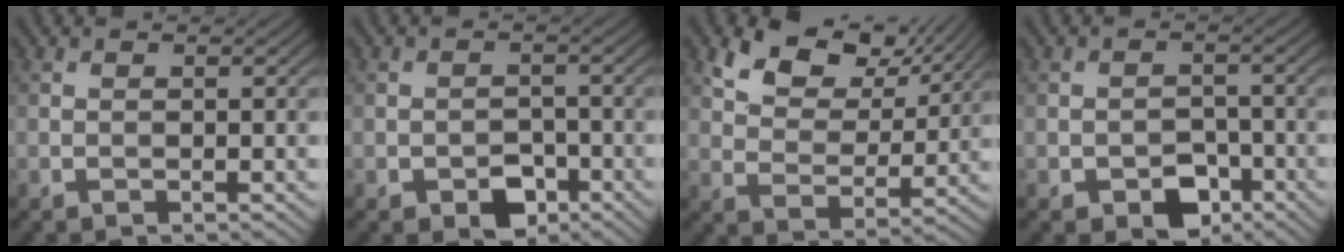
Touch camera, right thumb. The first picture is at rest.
{"total": 3.9, "force": [-2.3, 2.5, 2.0], "torque": [-0.031, -0.005, -0.041]}
{"total": 9.4, "force": [5.7, 5.3, 5.4], "torque": [-0.110, -0.004, 0.101]}
{"total": 4.7, "force": [-2.7, 3.0, 2.5], "torque": [-0.035, -0.006, -0.049]}